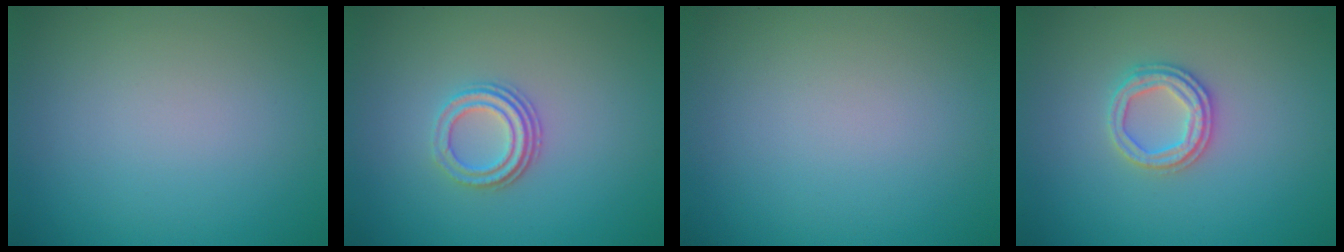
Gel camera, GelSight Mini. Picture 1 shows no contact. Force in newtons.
{"total": 3.0, "press": 2.3, "slide": 1.9}
{"total": 0.0}
{"total": 2.5, "press": 2.4, "slide": 0.6}